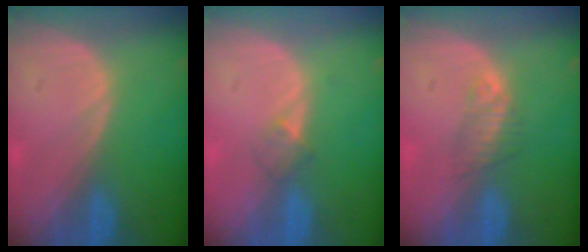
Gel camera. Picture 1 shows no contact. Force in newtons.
{"total": 2.1, "press": 1.8, "slide": 1.0}
{"total": 2.3, "press": 2.1, "slide": 0.8}